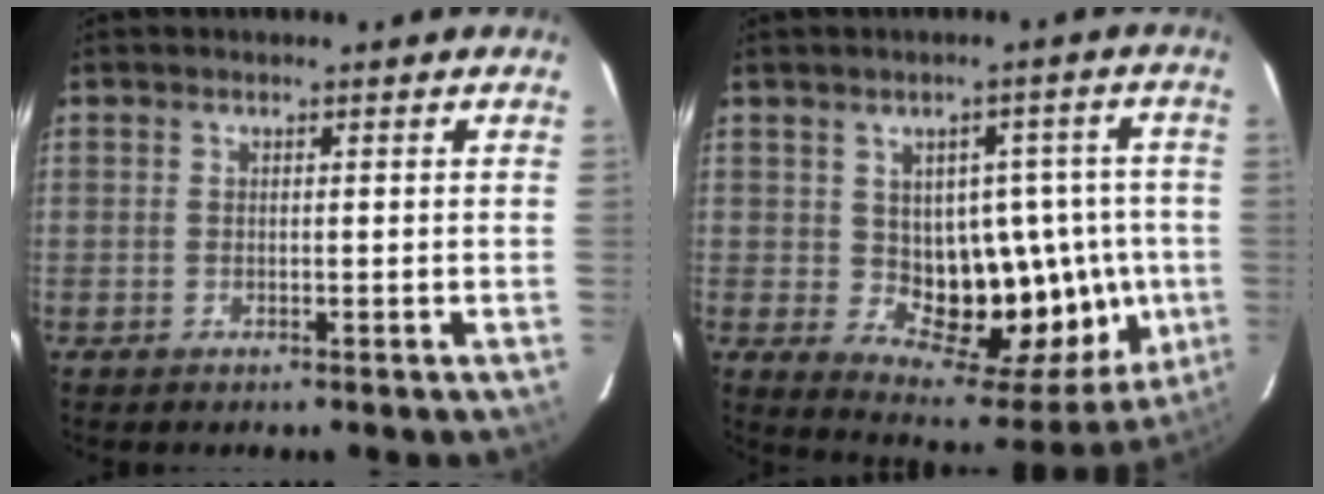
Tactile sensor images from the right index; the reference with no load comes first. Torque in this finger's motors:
{"motor_torque": [0.43, -0.12, 0.33, 0.06]}